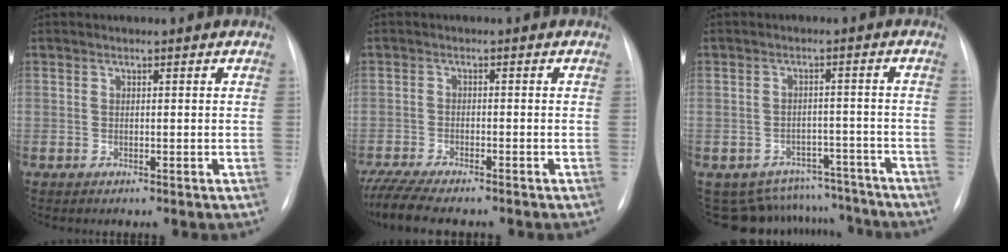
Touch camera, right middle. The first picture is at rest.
{"total": 9.9, "force": [-8.5, 1.6, 4.9], "torque": [-0.085, -0.013, -0.136]}
{"total": 11.0, "force": [-10.2, 4.1, -0.3], "torque": [0.010, 0.037, -0.125]}